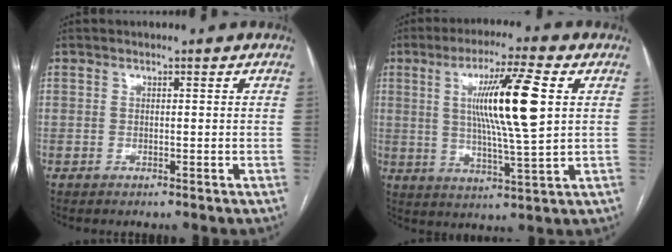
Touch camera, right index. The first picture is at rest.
{"total": 13.1, "force": [3.0, -0.1, 12.7], "torque": [-0.227, -0.002, 0.052]}